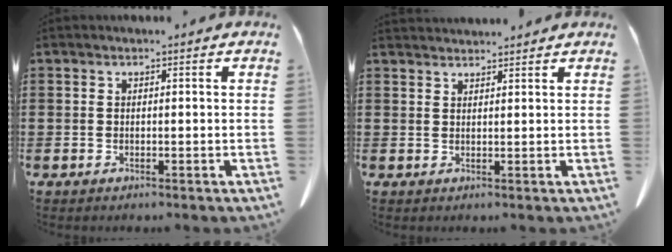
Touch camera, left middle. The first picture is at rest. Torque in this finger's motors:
{"motor_torque": [0.22, -0.25, 0.06, 0.05]}